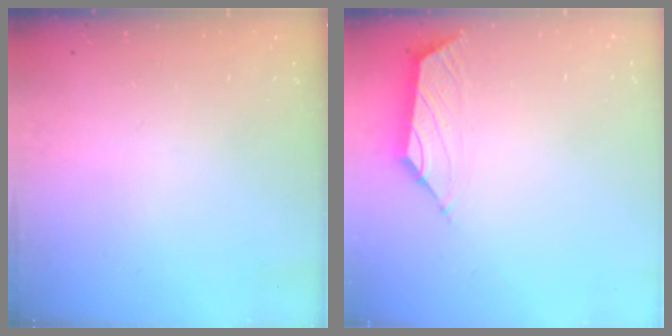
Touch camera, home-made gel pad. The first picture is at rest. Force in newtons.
{"total": 1.5, "press": 1.4, "slide": 0.6}